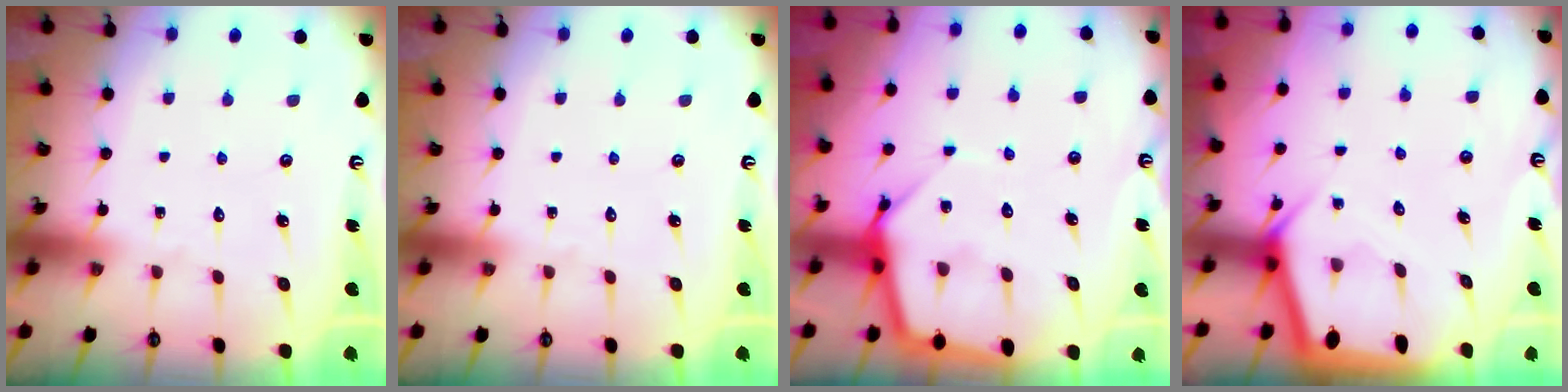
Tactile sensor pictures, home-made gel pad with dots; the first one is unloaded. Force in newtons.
{"total": 0.0}
{"total": 9.4, "press": 9.4, "slide": 0.7}
{"total": 3.9, "press": 3.9, "slide": 0.3}